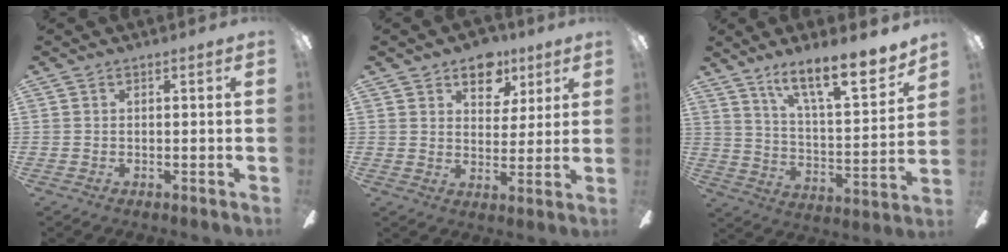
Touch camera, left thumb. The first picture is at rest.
{"total": 9.2, "force": [5.8, 6.0, 3.7], "torque": [-0.038, -0.032, 0.102]}
{"total": 15.4, "force": [12.0, 3.7, 8.9], "torque": [-0.140, -0.083, 0.199]}